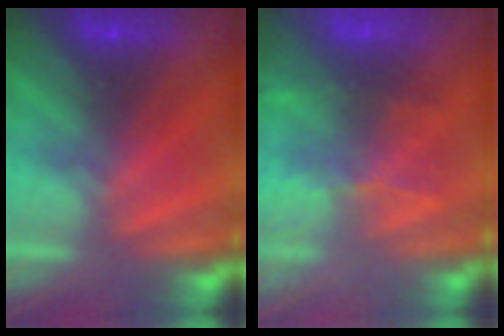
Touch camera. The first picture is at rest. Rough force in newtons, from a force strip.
{"total": 8.5}